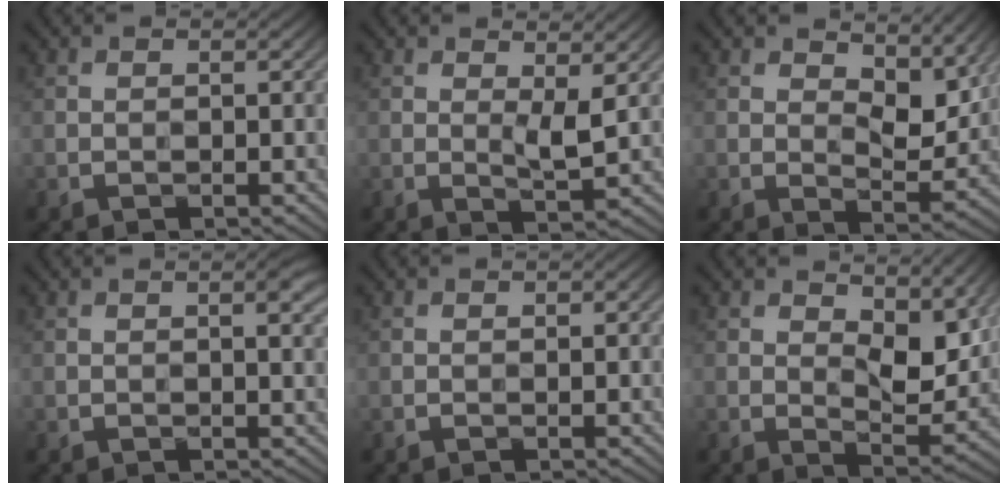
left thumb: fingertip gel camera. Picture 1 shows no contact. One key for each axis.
{"total": 2.9, "fx": 0.9, "fy": 0.6, "fz": 2.7, "tx": -0.056, "ty": -0.007, "tz": 0.017}
{"total": 7.5, "fx": 4.4, "fy": 3.4, "fz": 5.1, "tx": -0.088, "ty": -0.007, "tz": 0.072}
{"total": 1.9, "fx": 0.7, "fy": 0.4, "fz": 1.8, "tx": -0.026, "ty": 0.002, "tz": 0.014}
{"total": 0.8, "fx": 0.2, "fy": 0.3, "fz": 0.7, "tx": -0.008, "ty": 0.001, "tz": 0.003}
{"total": 8.7, "fx": 4.1, "fy": 3.8, "fz": 6.7, "tx": -0.112, "ty": -0.007, "tz": 0.066}